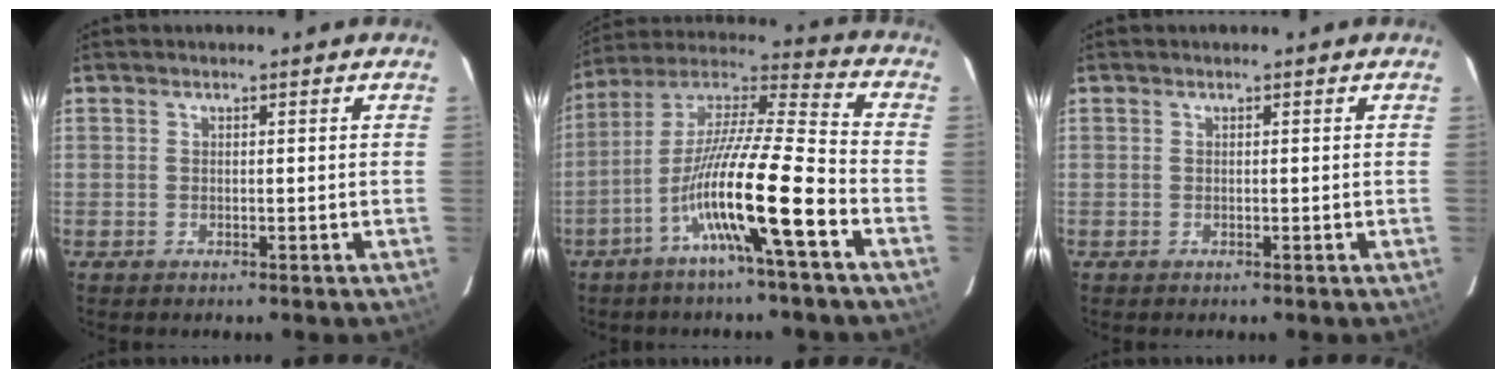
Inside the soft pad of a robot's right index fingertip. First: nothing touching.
{"total": 16.0, "force": [-6.8, -0.3, 14.5], "torque": [-0.273, 0.000, -0.130]}
{"total": 0.0}